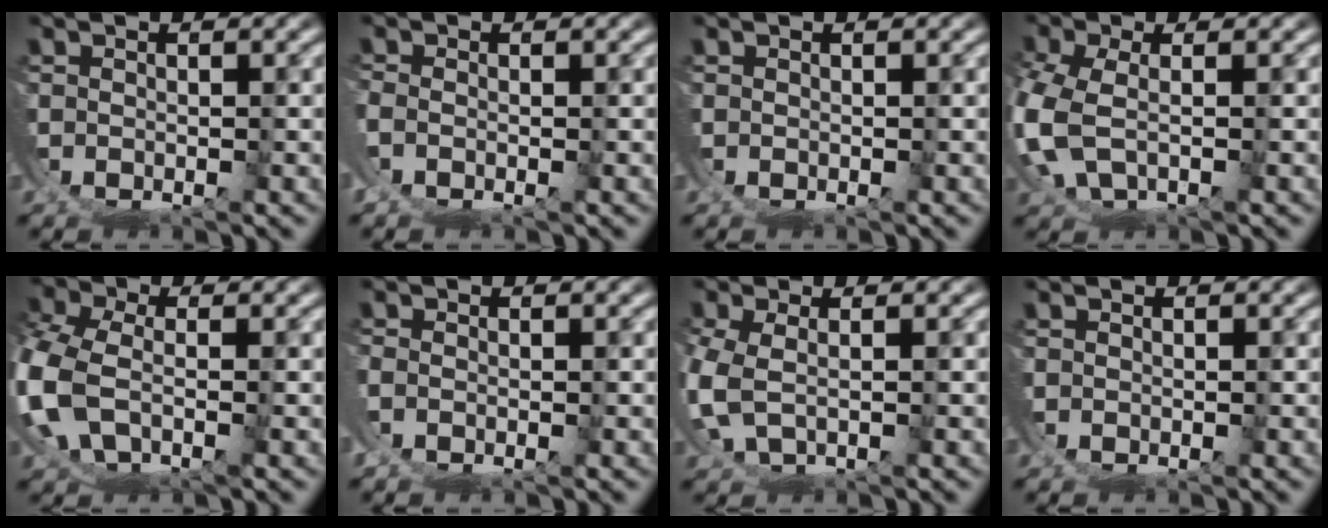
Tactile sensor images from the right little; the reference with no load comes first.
{"total": 1.6, "force": [-0.6, 1.0, 1.2], "torque": [-0.031, -0.009, -0.007]}
{"total": 0.0}
{"total": 2.6, "force": [0.6, 1.6, 2.0], "torque": [-0.101, -0.023, 0.024]}
{"total": 5.2, "force": [-0.1, 4.1, 3.2], "torque": [-0.134, -0.028, 0.008]}
{"total": 1.3, "force": [-0.5, 0.8, 0.8], "torque": [-0.020, -0.006, -0.007]}
{"total": 1.4, "force": [0.9, 0.3, 1.0], "torque": [-0.065, -0.013, 0.026]}
{"total": 0.0}